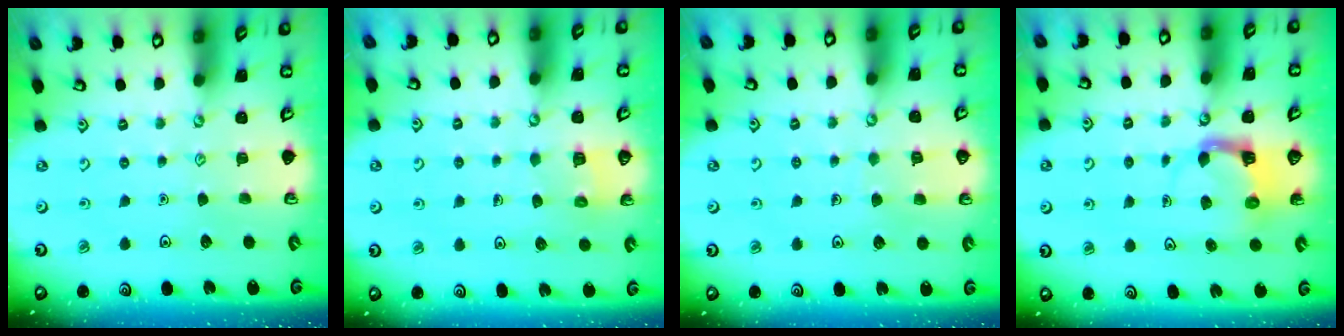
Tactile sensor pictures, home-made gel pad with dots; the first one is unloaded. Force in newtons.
{"total": 3.9, "press": 3.9, "slide": 0.4}
{"total": 4.3, "press": 4.3, "slide": 0.4}
{"total": 4.6, "press": 4.6, "slide": 0.1}